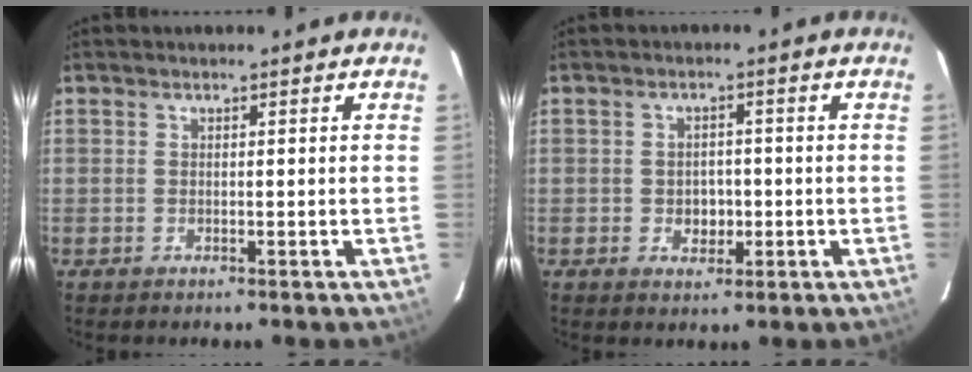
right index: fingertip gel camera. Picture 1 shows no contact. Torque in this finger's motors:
{"motor_torque": [0.00, 0.03, 0.05, 0.01]}